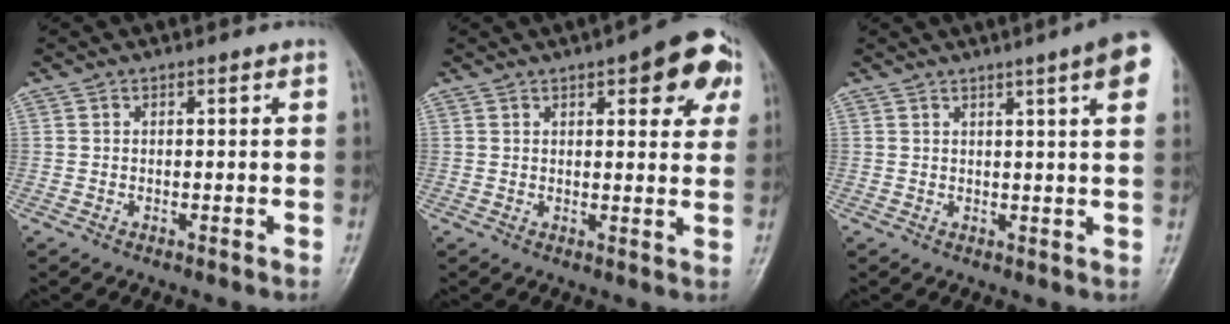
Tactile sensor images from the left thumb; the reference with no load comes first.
{"total": 10.9, "force": [4.9, 4.1, 8.8], "torque": [-0.070, -0.004, 0.050]}
{"total": 9.2, "force": [4.6, 0.7, 7.9], "torque": [-0.091, -0.004, 0.046]}